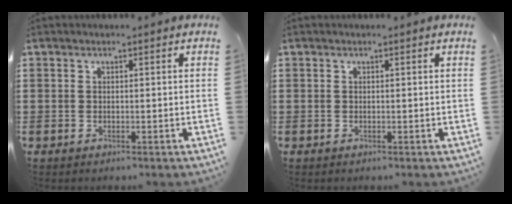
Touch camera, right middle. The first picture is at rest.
{"total": 0.0}